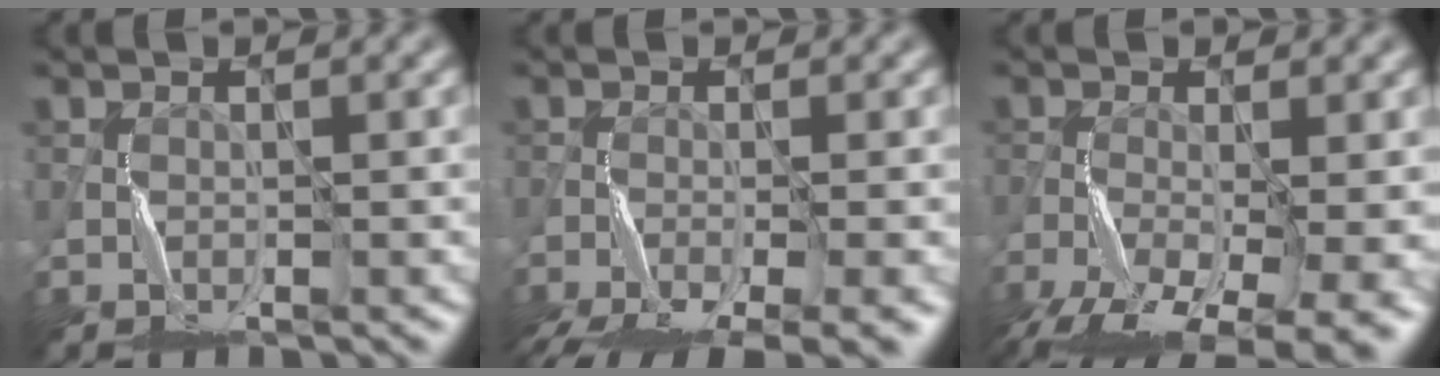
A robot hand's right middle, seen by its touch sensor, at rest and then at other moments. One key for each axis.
{"total": 10.3, "fx": -7.1, "fy": 3.2, "fz": 6.7, "tx": -0.113, "ty": -0.041, "tz": -0.098}
{"total": 11.3, "fx": -6.5, "fy": 4.5, "fz": 8.1, "tx": -0.160, "ty": -0.036, "tz": -0.090}